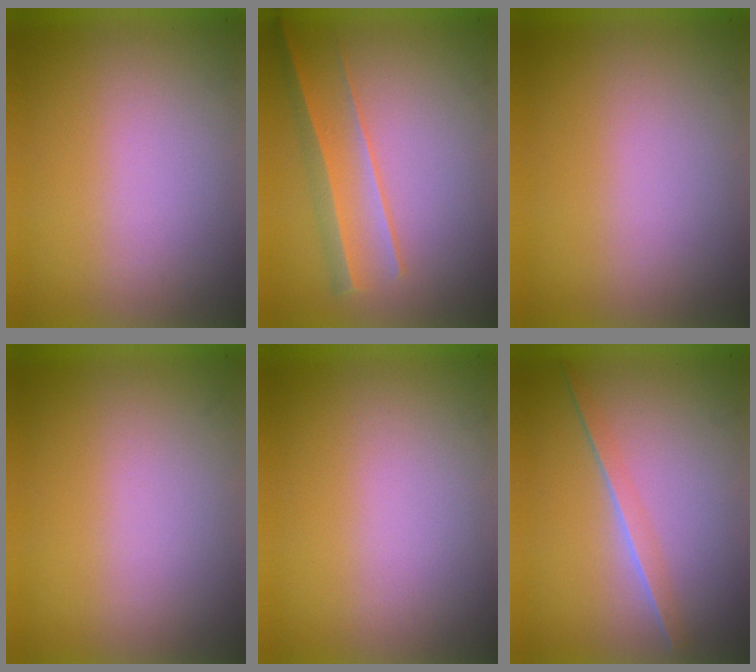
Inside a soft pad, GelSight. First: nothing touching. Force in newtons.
{"total": 2.1}
{"total": 0.0}
{"total": 0.0}
{"total": 0.0}
{"total": 1.3}